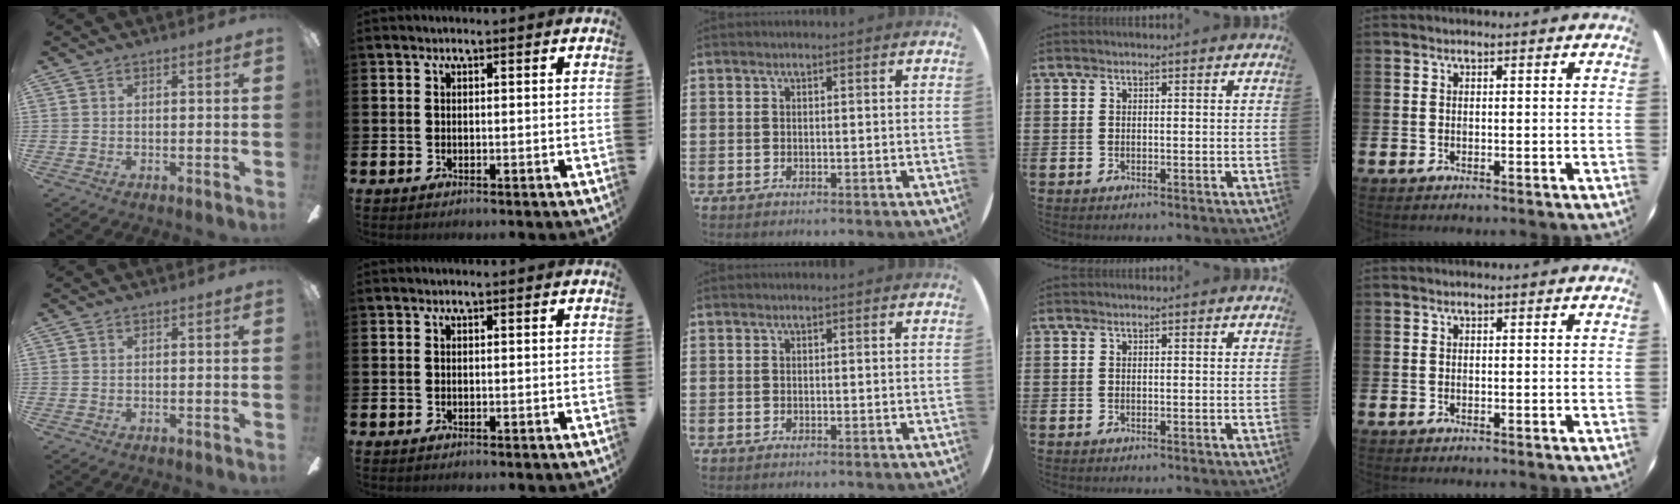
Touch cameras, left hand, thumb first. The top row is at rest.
{}